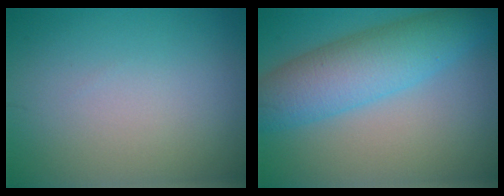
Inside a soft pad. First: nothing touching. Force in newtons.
{"total": 7.1, "press": 7.1, "slide": 0.3}